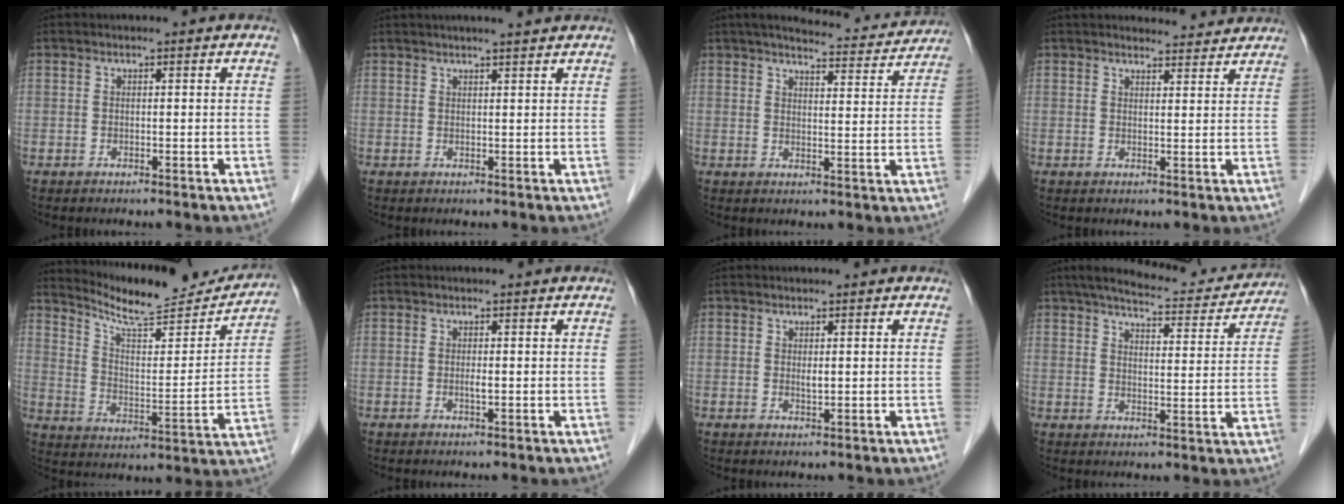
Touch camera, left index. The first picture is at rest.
{"total": 6.2, "force": [5.5, 0.3, 3.0], "torque": [-0.042, 0.023, 0.071]}
{"total": 12.8, "force": [11.9, 2.0, 4.2], "torque": [-0.049, 0.001, 0.141]}
{"total": 6.4, "force": [6.2, 1.2, 0.9], "torque": [-0.005, 0.011, 0.068]}
{"total": 17.9, "force": [17.0, 2.1, 5.2], "torque": [-0.088, -0.031, 0.247]}
{"total": 0.7, "force": [0.0, 0.1, 0.7], "torque": [-0.016, -0.002, -0.001]}
{"total": 0.9, "force": [0.3, 0.3, 0.8], "torque": [-0.018, -0.003, 0.006]}
{"total": 15.5, "force": [14.0, 2.9, 6.0], "torque": [-0.081, 0.006, 0.180]}